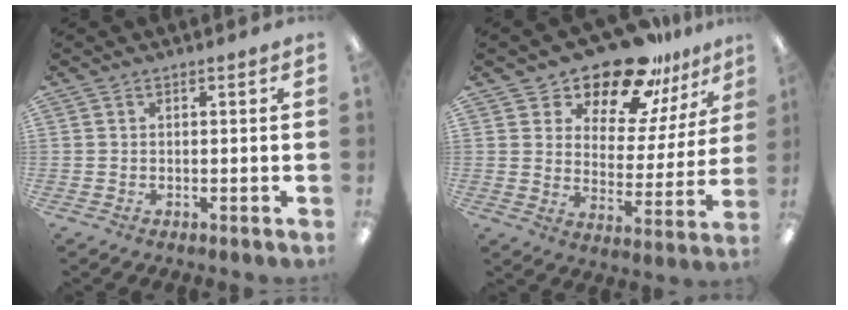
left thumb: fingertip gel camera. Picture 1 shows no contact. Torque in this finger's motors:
{"motor_torque": [0.45, 0.61, 0.02, -0.11, -0.01]}